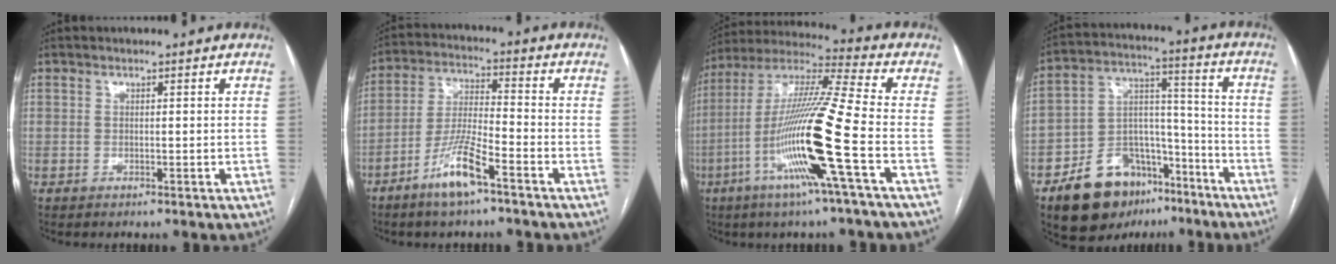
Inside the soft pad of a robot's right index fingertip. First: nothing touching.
{"total": 8.9, "force": [-5.5, 1.1, 6.9], "torque": [-0.144, -0.009, -0.108]}
{"total": 18.5, "force": [-6.2, -1.3, 17.4], "torque": [-0.349, -0.017, -0.127]}
{"total": 15.9, "force": [-10.2, 9.3, 7.7], "torque": [-0.125, 0.042, -0.164]}